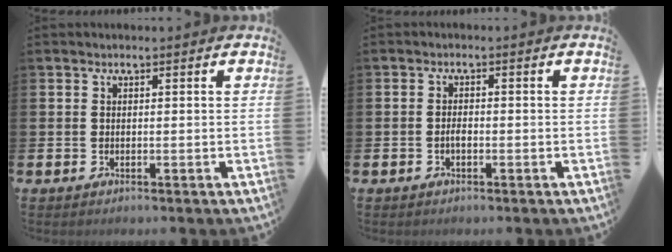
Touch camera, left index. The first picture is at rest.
{"total": 1.3, "force": [-0.5, 0.6, 1.0], "torque": [-0.018, 0.000, -0.010]}